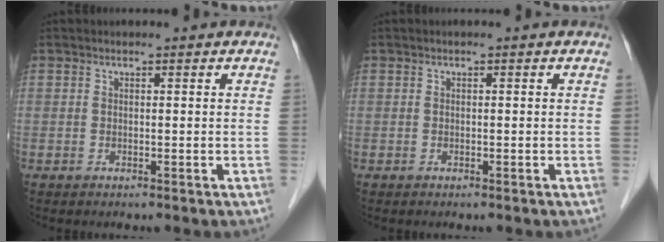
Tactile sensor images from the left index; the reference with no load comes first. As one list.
[{"total": 0.0}]